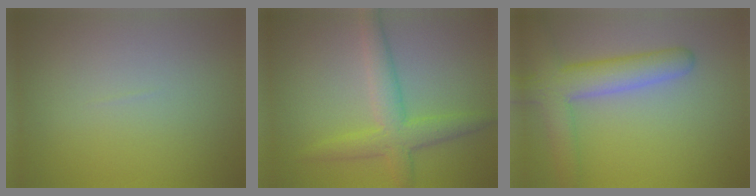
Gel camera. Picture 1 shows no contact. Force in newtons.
{"total": 4.0, "press": 4.0, "slide": 0.1}
{"total": 5.4, "press": 5.4, "slide": 0.3}